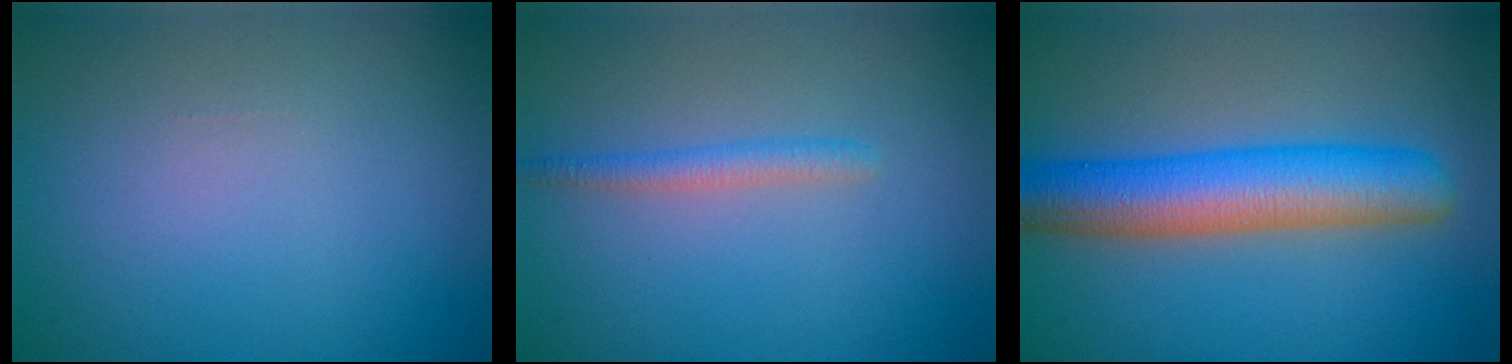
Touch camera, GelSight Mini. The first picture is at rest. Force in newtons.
{"total": 1.6, "press": 1.6, "slide": 0.1}
{"total": 8.1, "press": 8.1, "slide": 0.3}